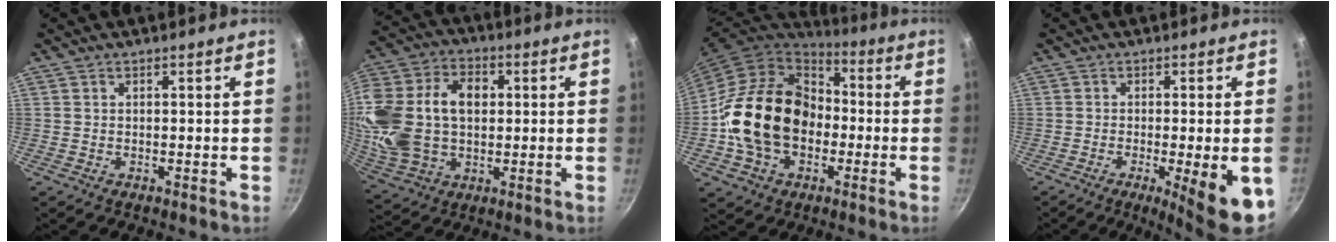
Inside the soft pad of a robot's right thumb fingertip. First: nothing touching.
{"total": 23.0, "force": [2.1, 16.2, 16.2], "torque": [-0.327, 0.026, 0.042]}
{"total": 21.0, "force": [-2.6, 15.9, 13.4], "torque": [-0.218, 0.047, -0.047]}
{"total": 10.7, "force": [-3.6, 1.8, 9.9], "torque": [-0.127, -0.002, -0.045]}